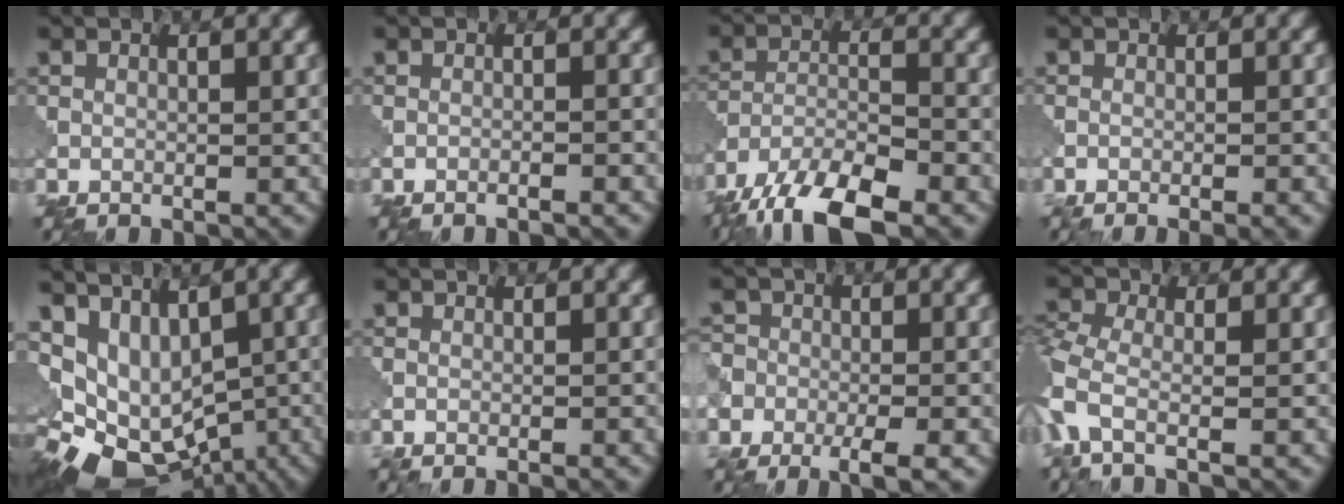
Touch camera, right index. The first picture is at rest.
{"total": 0.9, "force": [-0.8, 0.3, 0.2], "torque": [0.021, 0.000, -0.032]}
{"total": 9.1, "force": [-7.7, 2.4, 4.2], "torque": [-0.085, -0.010, -0.140]}
{"total": 2.5, "force": [-0.8, 1.2, 2.1], "torque": [-0.003, 0.004, -0.025]}
{"total": 9.1, "force": [-2.3, 6.6, 5.8], "torque": [-0.099, 0.000, 0.008]}
{"total": 1.5, "force": [-0.3, 0.9, 1.2], "torque": [0.011, 0.005, -0.024]}
{"total": 4.7, "force": [-3.4, 2.6, 2.0], "torque": [-0.032, -0.015, -0.048]}
{"total": 3.8, "force": [-1.6, 1.3, 3.1], "torque": [-0.074, -0.013, -0.040]}